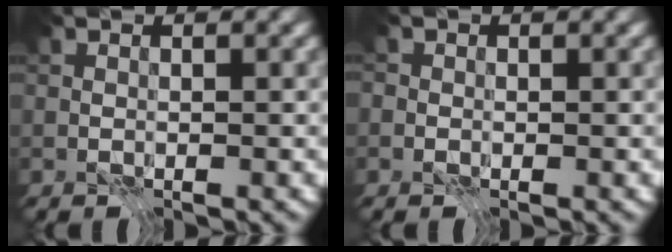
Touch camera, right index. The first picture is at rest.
{"total": 1.0, "force": [-0.3, 1.0, 0.2], "torque": [0.000, -0.001, -0.010]}